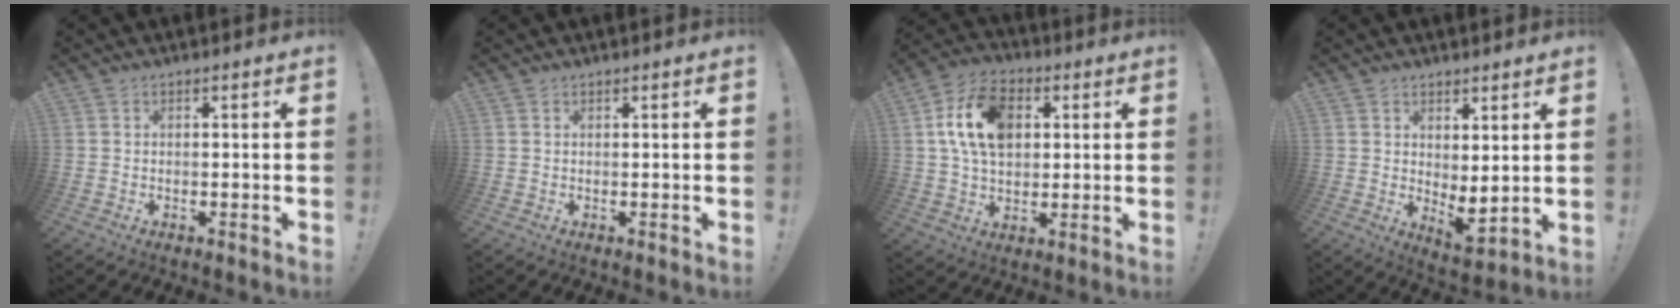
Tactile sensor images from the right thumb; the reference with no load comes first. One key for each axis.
{"total": 0.0}
{"total": 14.8, "fx": 3.7, "fy": 10.3, "fz": 10.0, "tx": -0.179, "ty": 0.009, "tz": 0.072}
{"total": 4.8, "fx": 2.2, "fy": 1.7, "fz": 3.9, "tx": -0.033, "ty": -0.037, "tz": 0.043}